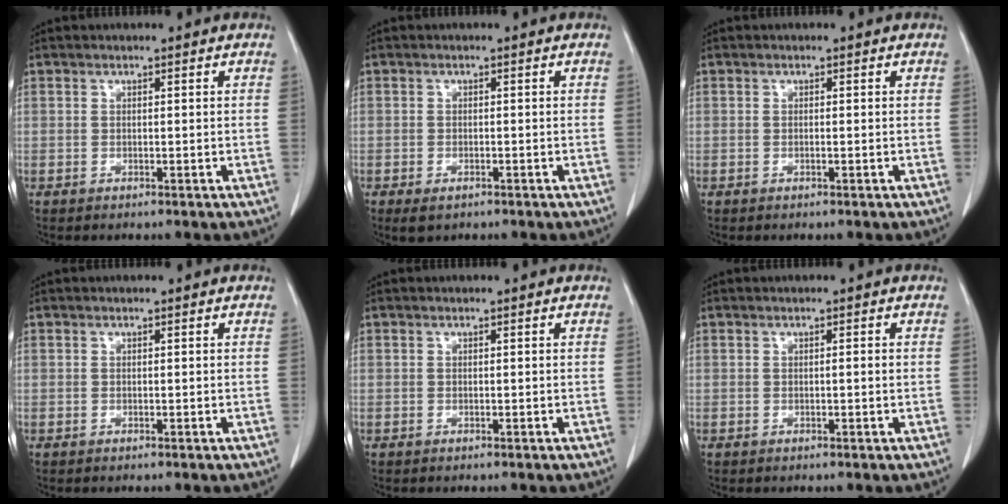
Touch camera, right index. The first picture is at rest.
{"total": 2.1, "force": [-1.2, 1.1, 1.4], "torque": [-0.022, -0.003, -0.009]}
{"total": 0.0}
{"total": 0.0}
{"total": 0.0}
{"total": 0.6, "force": [0.0, 0.0, 0.6], "torque": [-0.008, 0.000, 0.000]}